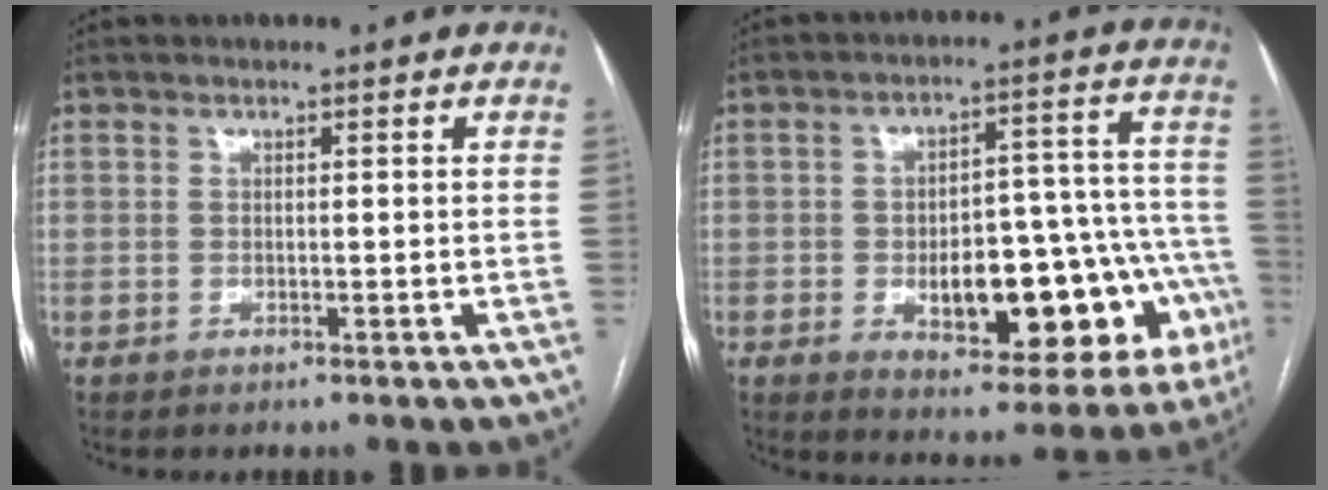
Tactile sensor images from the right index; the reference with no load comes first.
{"total": 20.0, "force": [-5.9, 8.5, 17.1], "torque": [-0.151, 0.045, -0.055]}